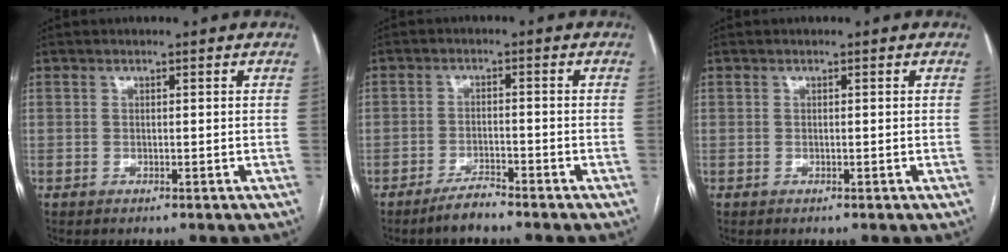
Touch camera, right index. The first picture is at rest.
{"total": 3.3, "force": [-3.0, 0.3, 1.4], "torque": [-0.028, -0.005, -0.056]}
{"total": 0.0}